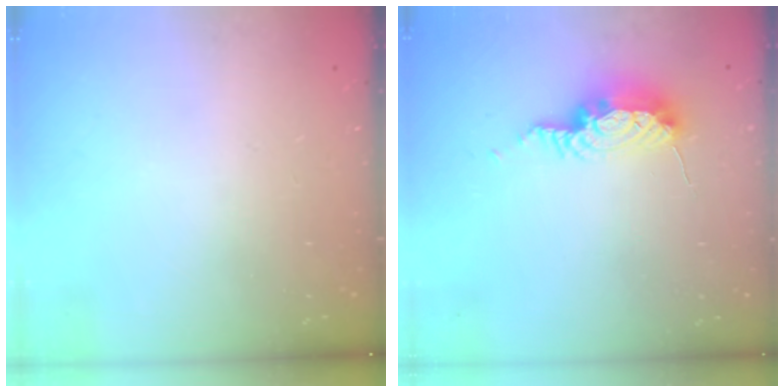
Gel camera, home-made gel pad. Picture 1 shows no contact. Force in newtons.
{"total": 8.3, "press": 8.1, "slide": 1.6}